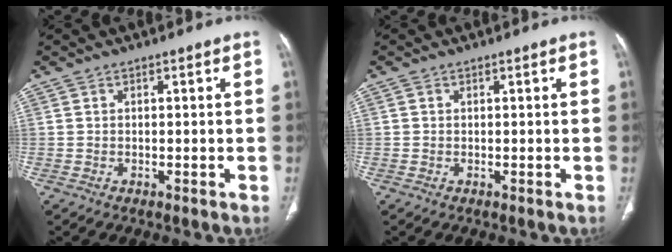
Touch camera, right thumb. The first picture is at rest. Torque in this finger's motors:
{"motor_torque": [-0.26, 0.02, -0.27, 0.07, 0.03]}